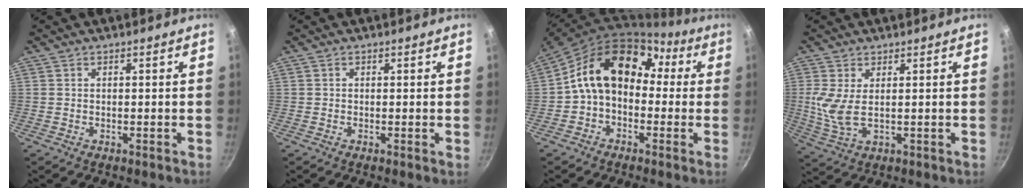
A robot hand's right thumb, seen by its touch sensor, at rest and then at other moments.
{"total": 0.0}
{"total": 15.8, "force": [1.4, 11.7, 10.6], "torque": [-0.147, 0.057, 0.003]}
{"total": 6.1, "force": [1.1, 2.7, 5.4], "torque": [-0.120, -0.007, 0.029]}